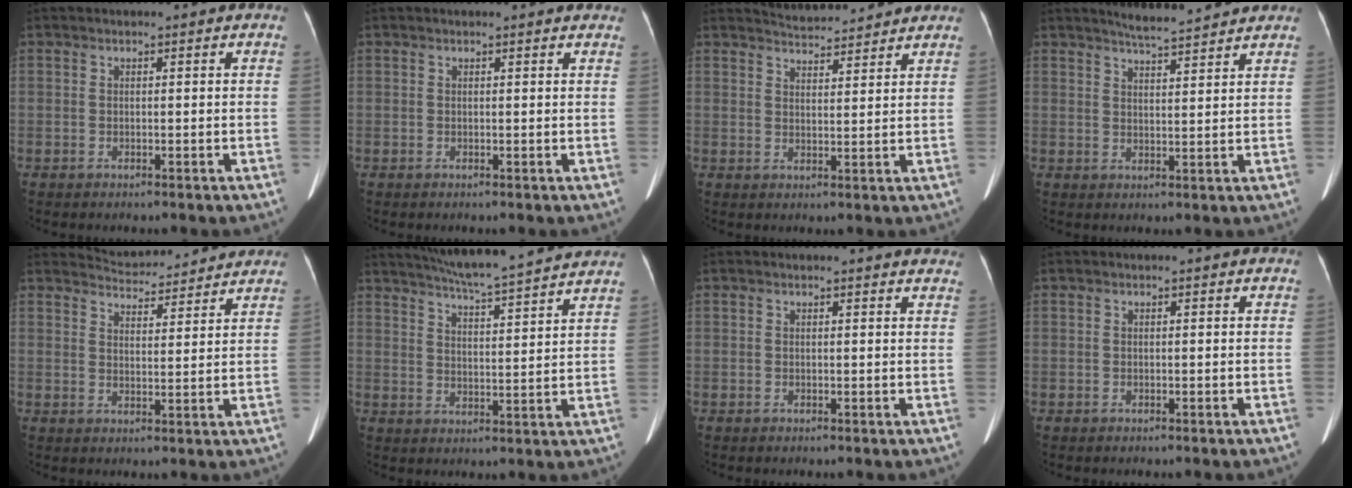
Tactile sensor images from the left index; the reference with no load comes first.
{"total": 3.7, "force": [3.6, 0.5, 0.9], "torque": [-0.013, 0.011, 0.026]}
{"total": 6.4, "force": [6.3, 0.6, 0.8], "torque": [-0.022, 0.017, 0.088]}
{"total": 6.5, "force": [6.1, 0.1, 2.0], "torque": [-0.044, 0.010, 0.091]}
{"total": 8.7, "force": [8.6, 1.1, 0.9], "torque": [-0.020, 0.015, 0.118]}
{"total": 16.7, "force": [15.1, -0.2, 7.0], "torque": [-0.122, 0.005, 0.208]}
{"total": 6.3, "force": [6.1, 1.0, 1.2], "torque": [-0.003, 0.002, 0.041]}
{"total": 0.0}